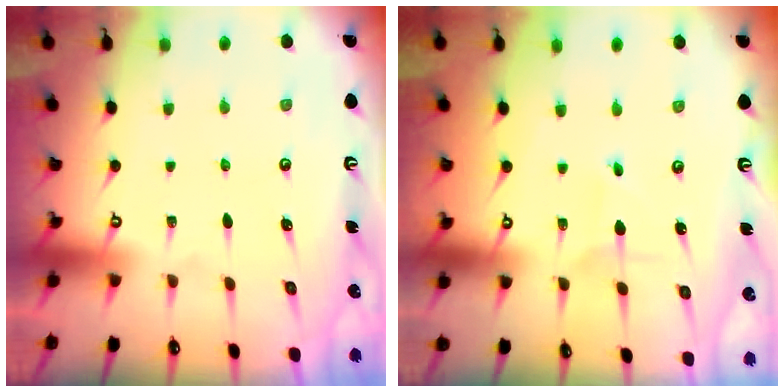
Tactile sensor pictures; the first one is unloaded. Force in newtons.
{"total": 0.7, "press": 0.7, "slide": 0.0}